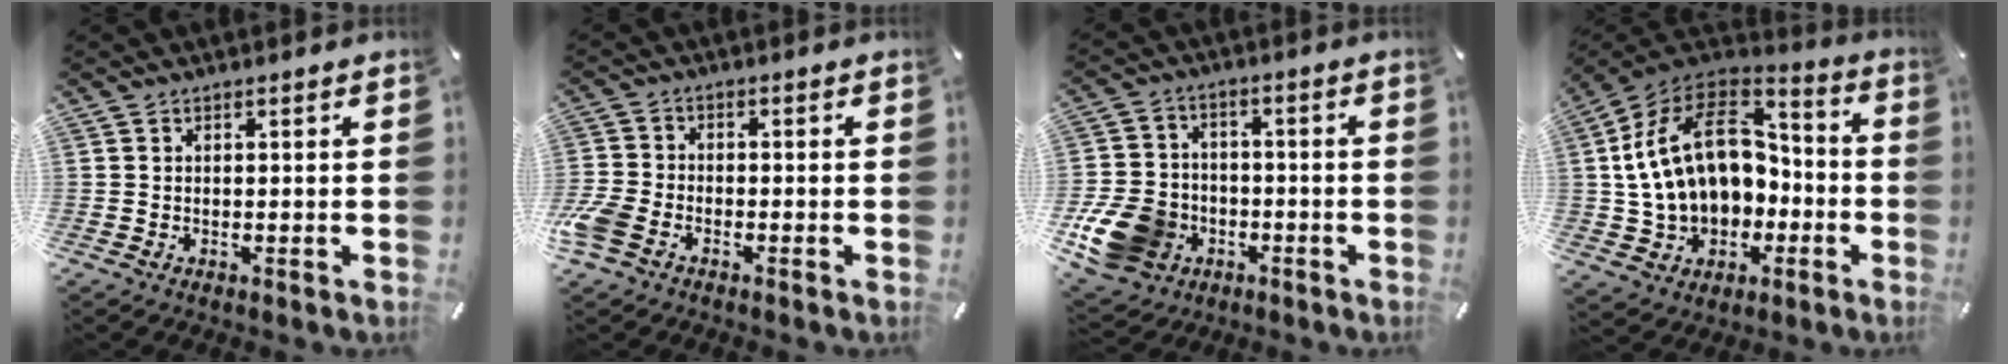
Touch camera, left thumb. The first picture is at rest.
{"total": 6.2, "force": [-3.3, 4.1, 3.2], "torque": [-0.084, 0.009, -0.066]}
{"total": 13.6, "force": [-5.2, 10.9, 6.2], "torque": [-0.127, 0.037, -0.089]}
{"total": 21.5, "force": [1.7, 16.2, 14.1], "torque": [-0.280, 0.004, 0.038]}